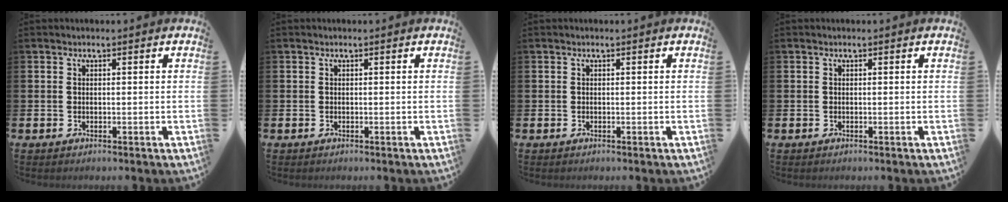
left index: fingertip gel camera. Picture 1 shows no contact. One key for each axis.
{"total": 0.0}
{"total": 0.0}
{"total": 0.0}